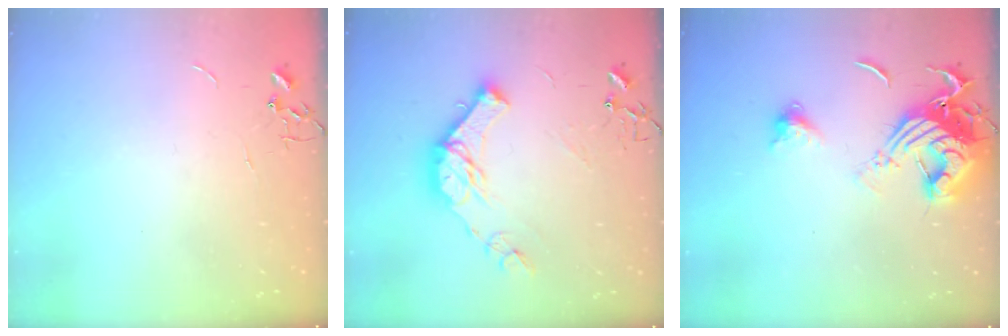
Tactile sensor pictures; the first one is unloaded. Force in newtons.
{"total": 16.6, "press": 16.6, "slide": 1.3}
{"total": 15.6, "press": 15.4, "slide": 1.9}